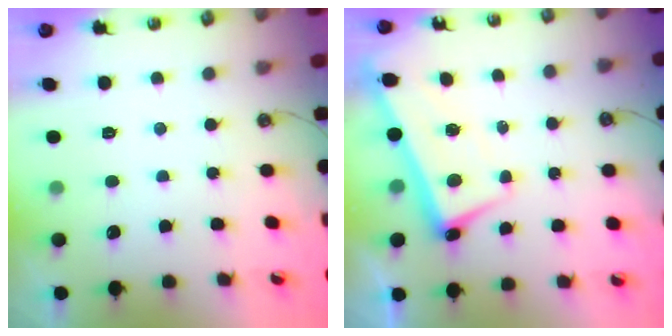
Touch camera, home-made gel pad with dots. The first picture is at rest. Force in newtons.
{"total": 2.5, "press": 2.4, "slide": 0.6}